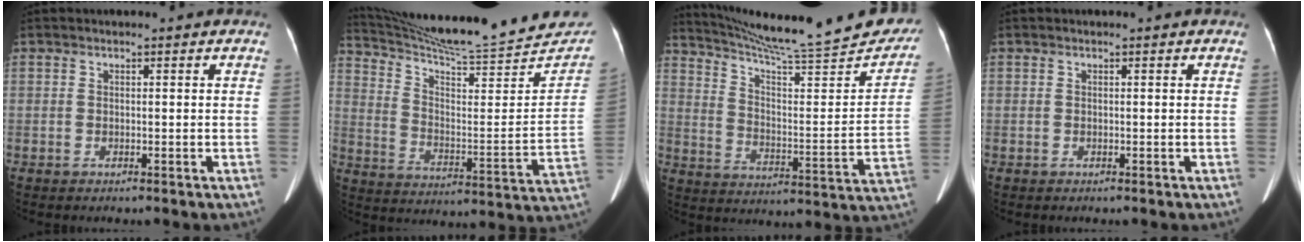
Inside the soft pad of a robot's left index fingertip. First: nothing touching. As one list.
[{"total": 24.6, "force": [23.1, 1.3, 8.3], "torque": [-0.132, -0.073, 0.324]}, {"total": 26.9, "force": [24.4, 2.0, 11.3], "torque": [-0.173, -0.069, 0.323]}, {"total": 0.0}]